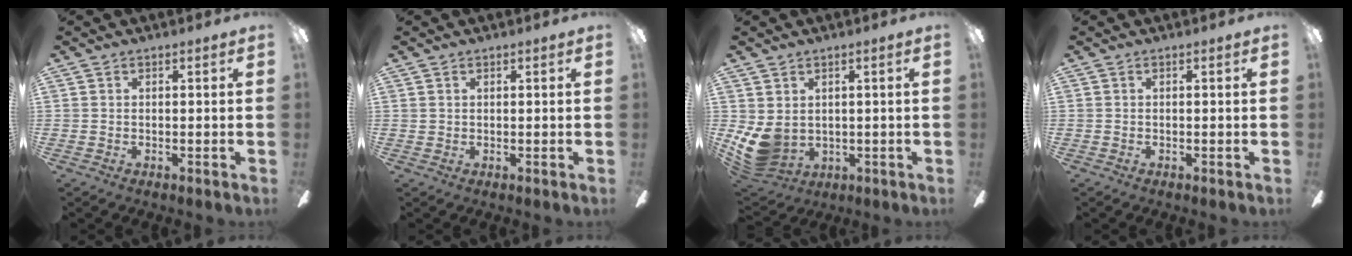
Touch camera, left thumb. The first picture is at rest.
{"total": 0.9, "force": [0.7, 0.6, 0.0], "torque": [-0.001, 0.001, 0.013]}
{"total": 7.9, "force": [0.5, 6.2, 4.9], "torque": [-0.137, -0.016, 0.012]}
{"total": 0.0}